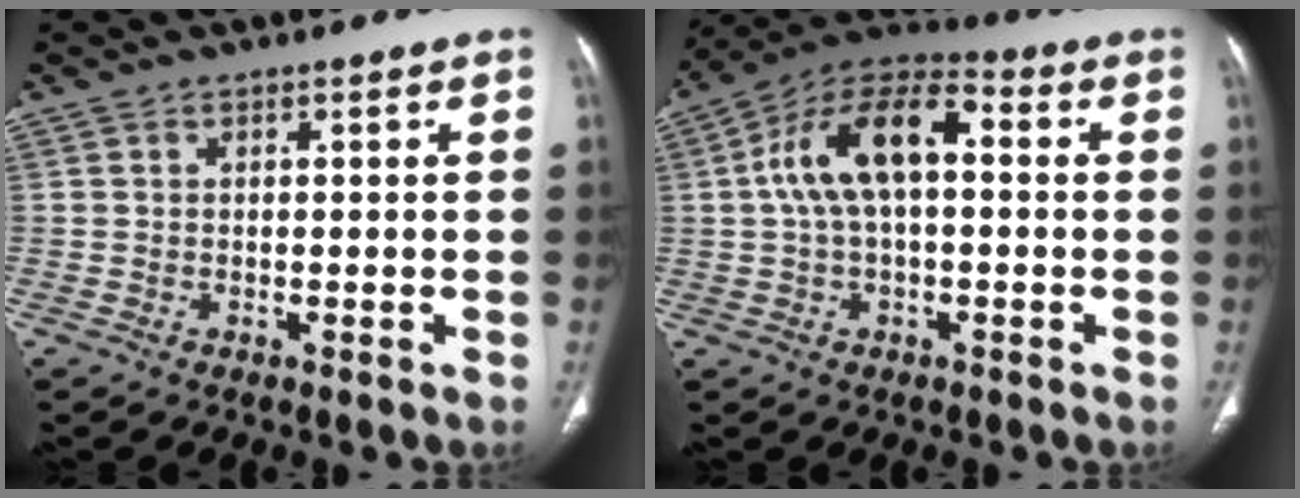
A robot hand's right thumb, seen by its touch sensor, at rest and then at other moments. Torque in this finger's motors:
{"motor_torque": [-0.56, 1.52, 0.63, 0.20, 0.17]}